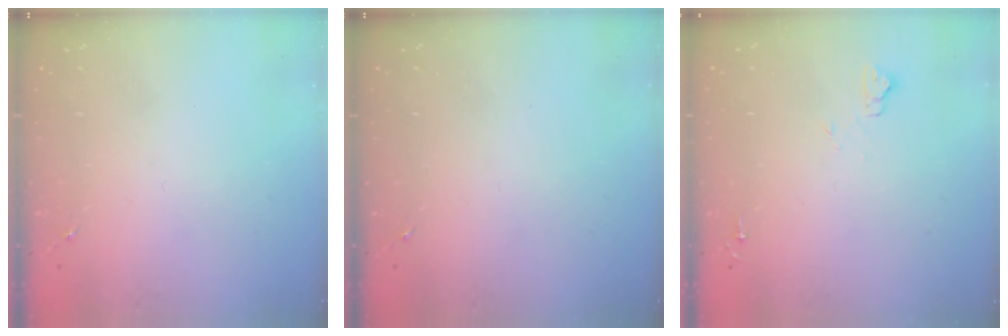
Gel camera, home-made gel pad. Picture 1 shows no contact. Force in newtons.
{"total": 0.0}
{"total": 5.4, "press": 5.4, "slide": 0.7}